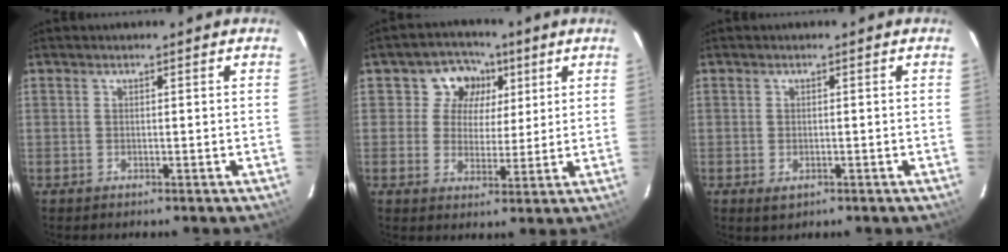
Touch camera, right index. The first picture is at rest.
{"total": 8.1, "force": [3.1, 7.3, 1.9], "torque": [-0.027, 0.009, 0.043]}
{"total": 2.3, "force": [-0.9, 1.5, 1.5], "torque": [-0.025, -0.005, -0.011]}